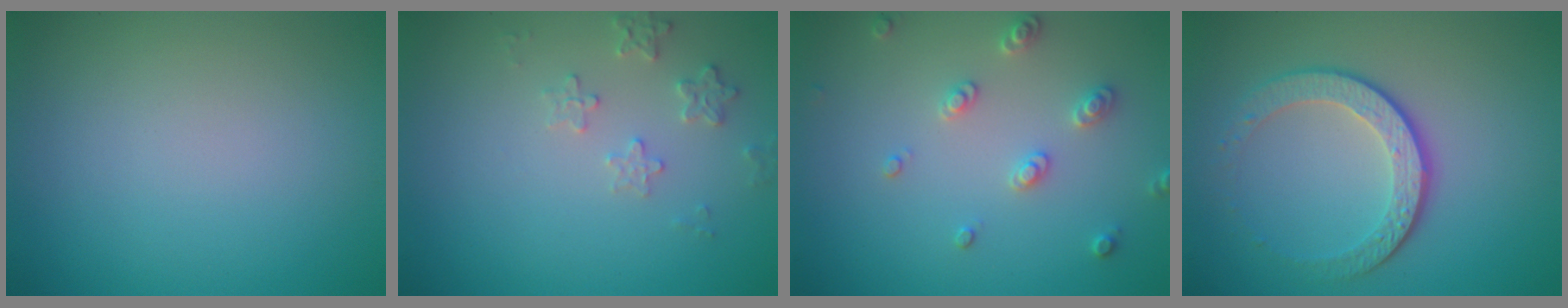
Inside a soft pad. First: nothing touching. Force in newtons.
{"total": 1.9, "press": 1.8, "slide": 0.2}
{"total": 2.5, "press": 2.4, "slide": 0.7}
{"total": 4.2, "press": 3.1, "slide": 2.8}